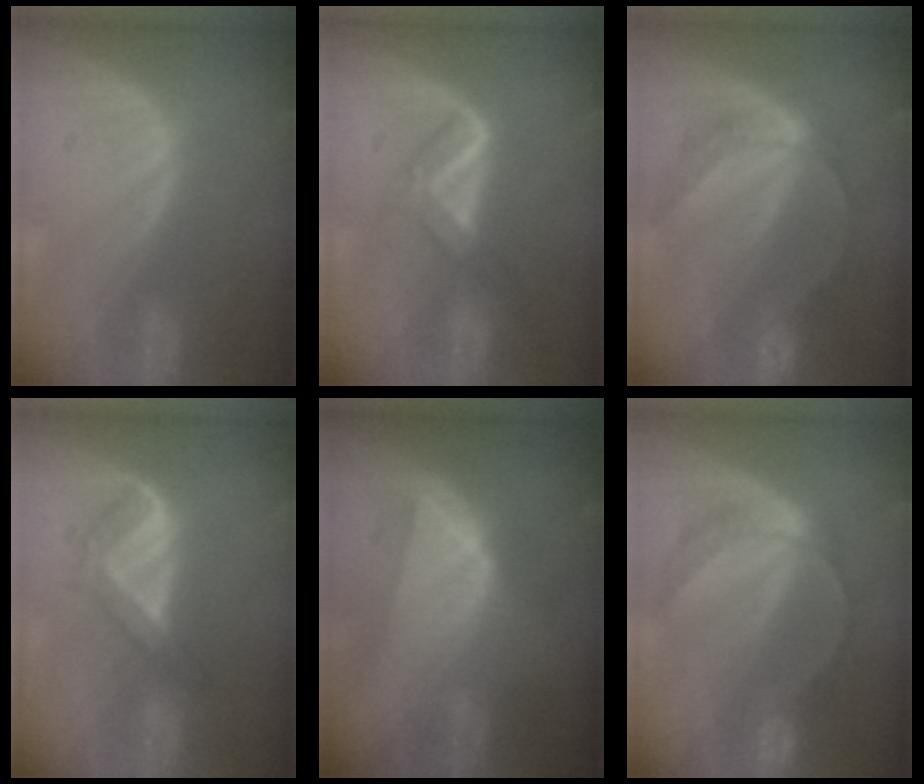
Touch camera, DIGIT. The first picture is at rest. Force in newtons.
{"total": 5.2, "press": 4.9, "slide": 2.0}
{"total": 6.9, "press": 5.7, "slide": 3.9}
{"total": 5.5, "press": 4.6, "slide": 3.1}
{"total": 8.0, "press": 7.3, "slide": 3.4}
{"total": 7.4, "press": 6.2, "slide": 4.0}